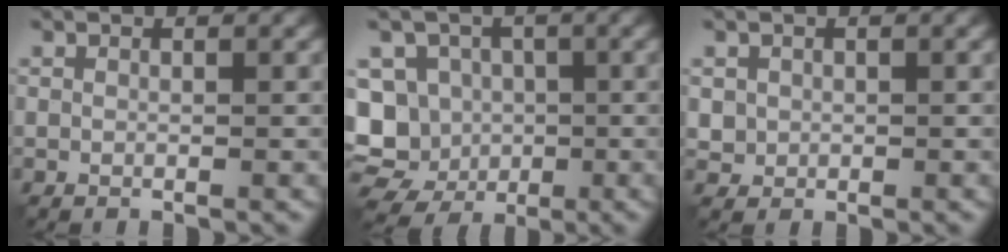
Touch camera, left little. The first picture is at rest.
{"total": 11.5, "force": [-1.8, 10.5, 4.5], "torque": [-0.093, 0.009, -0.058]}
{"total": 1.2, "force": [0.1, 1.2, 0.1], "torque": [0.002, -0.006, 0.007]}